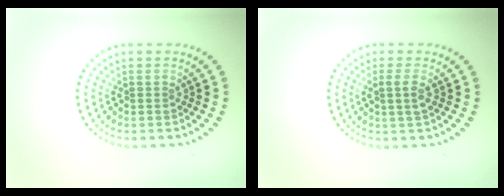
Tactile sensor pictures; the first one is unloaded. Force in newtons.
{"total": 1.5, "press": 1.3, "slide": 0.7}